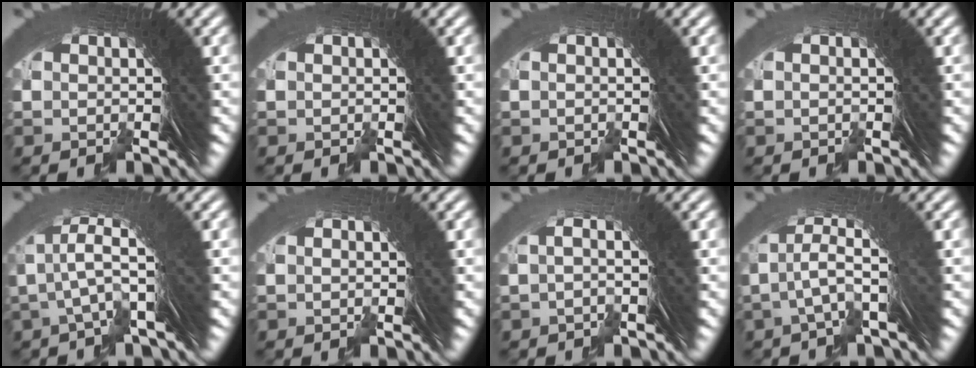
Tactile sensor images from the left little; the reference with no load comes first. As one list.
[{"total": 0.0}, {"total": 0.8, "force": [-0.5, -0.6, -0.2], "torque": [0.006, 0.005, -0.008]}, {"total": 1.1, "force": [-0.6, -0.9, -0.4], "torque": [0.010, 0.007, -0.011]}, {"total": 2.6, "force": [-0.2, -0.2, 2.6], "torque": [-0.044, 0.005, 0.002]}, {"total": 0.8, "force": [-0.6, -0.3, -0.4], "torque": [0.011, 0.007, -0.011]}, {"total": 1.2, "force": [-0.3, -1.0, 0.5], "torque": [-0.011, 0.008, -0.002]}, {"total": 2.1, "force": [-0.3, -0.3, 2.1], "torque": [-0.039, -0.002, 0.004]}]